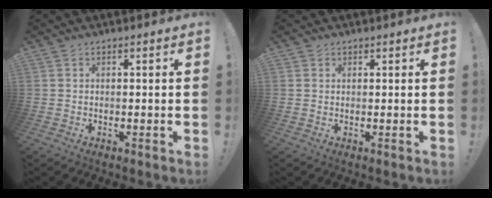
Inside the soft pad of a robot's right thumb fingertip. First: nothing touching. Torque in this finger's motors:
{"motor_torque": [-0.01, -0.14, -0.04, -0.04, -0.03]}